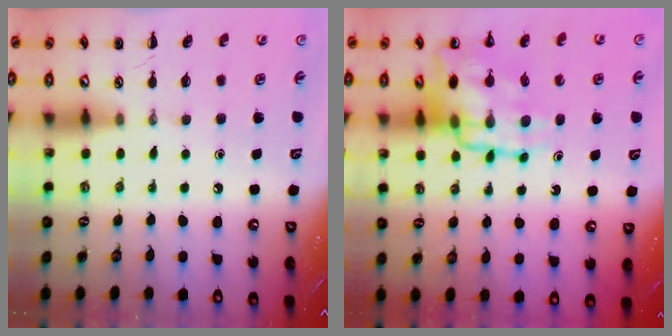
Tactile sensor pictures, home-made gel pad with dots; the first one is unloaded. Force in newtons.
{"total": 15.8, "press": 15.3, "slide": 3.7}